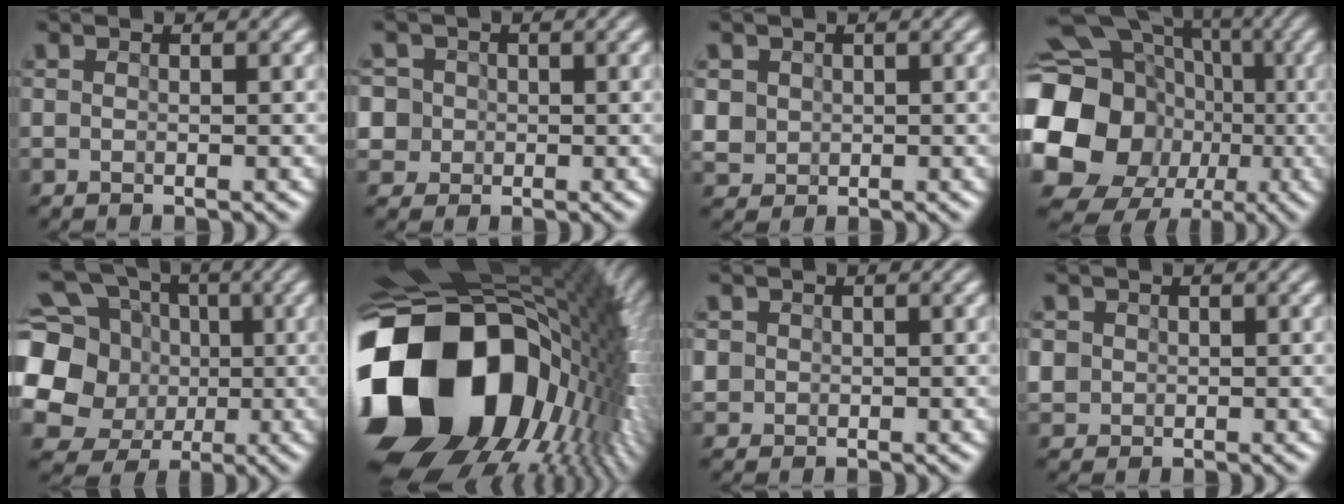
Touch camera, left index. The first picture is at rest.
{"total": 6.5, "force": [0.4, 6.1, 1.9], "torque": [-0.059, 0.032, -0.005]}
{"total": 3.2, "force": [0.5, 3.0, 1.0], "torque": [-0.041, 0.019, 0.019]}
{"total": 21.9, "force": [-2.9, 19.8, 8.8], "torque": [-0.205, -0.019, -0.074]}
{"total": 18.9, "force": [-0.1, 17.5, 7.0], "torque": [-0.206, 0.007, -0.030]}
{"total": 20.5, "force": [-2.5, 13.9, 14.8], "torque": [-0.345, -0.038, -0.014]}
{"total": 3.8, "force": [0.2, 3.6, 1.1], "torque": [-0.048, 0.028, -0.005]}
{"total": 4.2, "force": [0.4, 4.0, 1.3], "torque": [-0.056, 0.028, 0.002]}